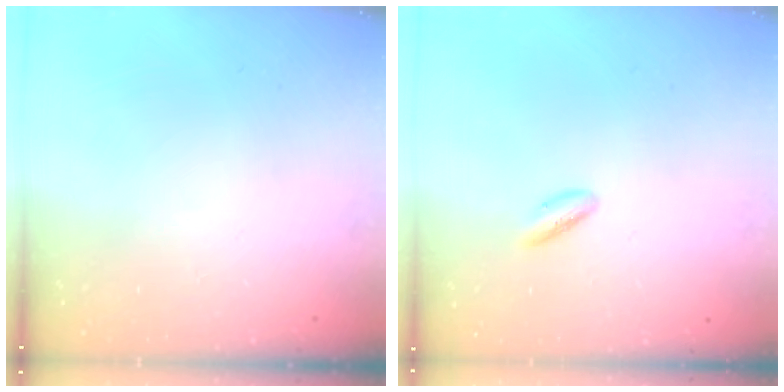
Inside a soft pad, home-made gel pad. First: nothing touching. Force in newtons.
{"total": 3.1, "press": 3.0, "slide": 0.9}